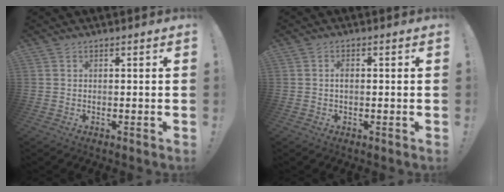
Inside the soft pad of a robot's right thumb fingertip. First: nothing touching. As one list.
[{"total": 1.7, "force": [0.0, 0.9, 1.4], "torque": [-0.028, 0.006, 0.000]}]